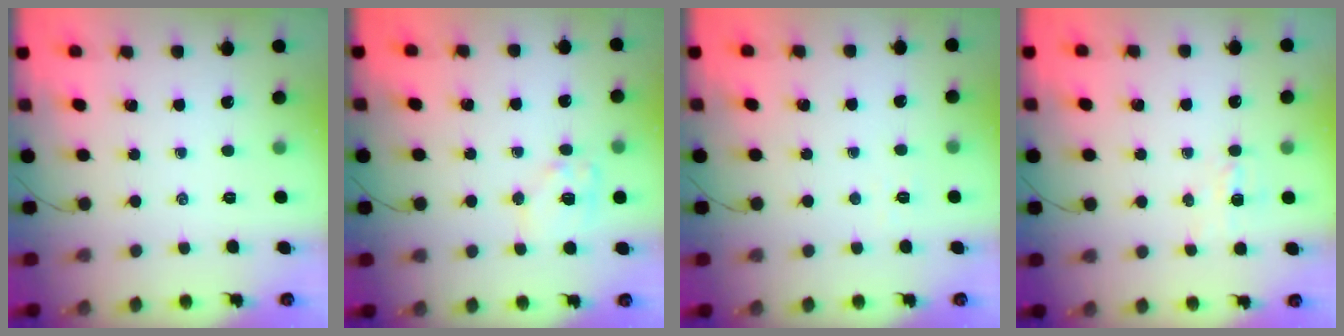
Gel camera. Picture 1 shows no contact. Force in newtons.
{"total": 9.8, "press": 9.7, "slide": 1.3}
{"total": 2.4, "press": 2.3, "slide": 0.5}
{"total": 3.4, "press": 3.3, "slide": 1.1}